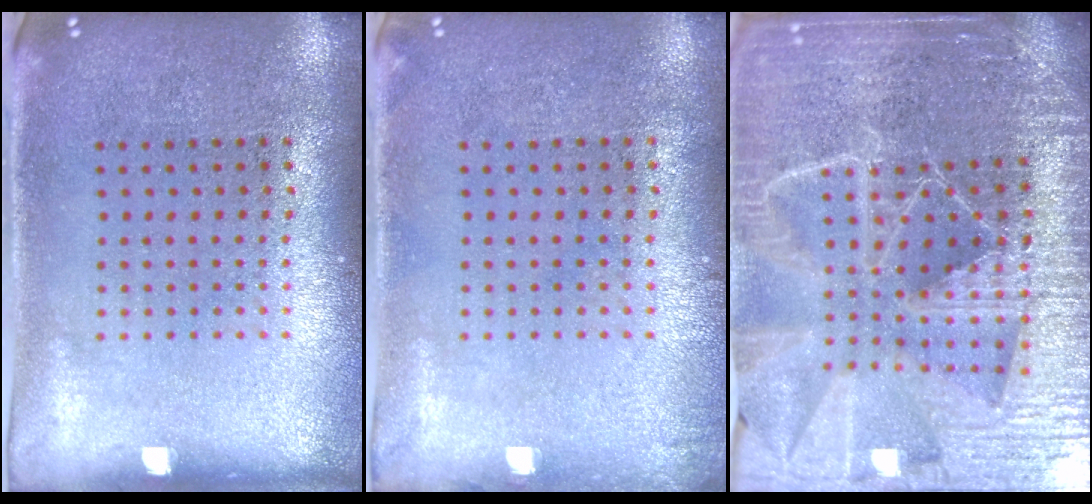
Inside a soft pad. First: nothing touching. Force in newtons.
{"total": 0.6, "press": 0.6, "slide": 0.1}
{"total": 6.4, "press": 5.5, "slide": 3.2}